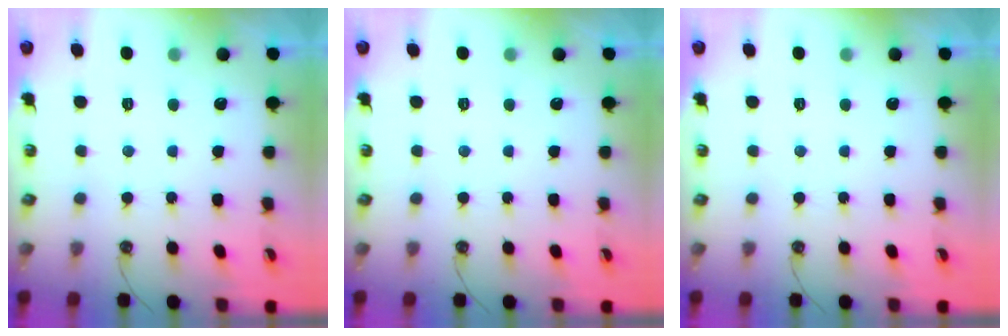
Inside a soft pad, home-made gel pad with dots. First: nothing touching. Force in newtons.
{"total": 0.0}
{"total": 0.0}